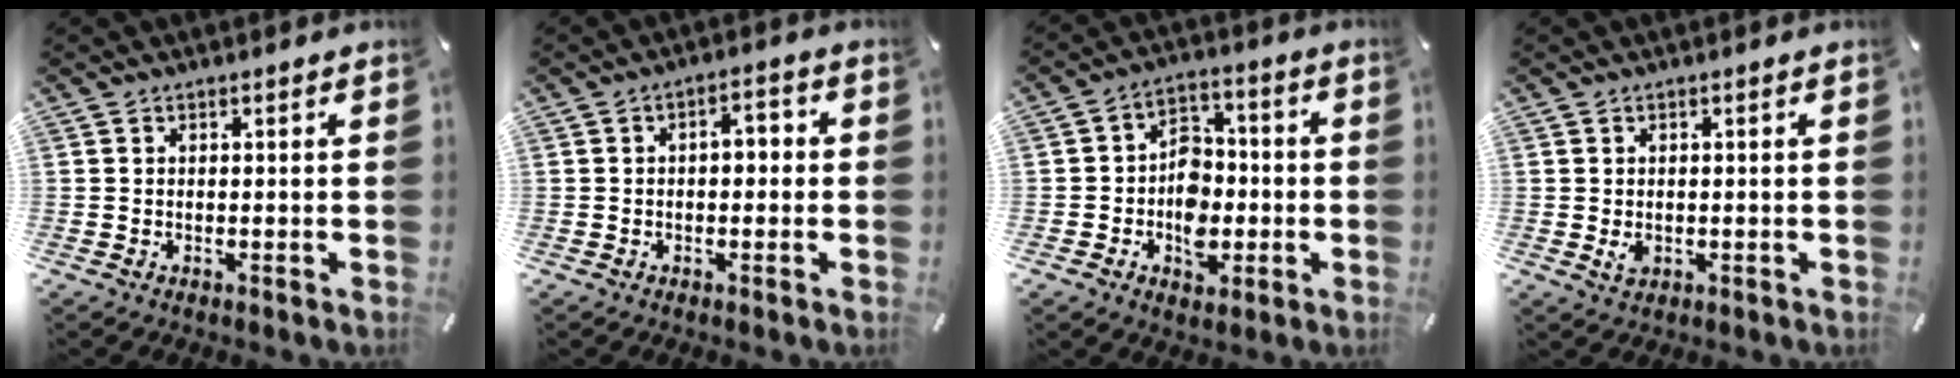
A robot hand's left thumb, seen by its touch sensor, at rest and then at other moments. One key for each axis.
{"total": 3.7, "fx": -1.0, "fy": 2.2, "fz": 2.8, "tx": -0.044, "ty": 0.016, "tz": -0.025}
{"total": 9.9, "fx": -2.8, "fy": 8.0, "fz": 5.1, "tx": -0.084, "ty": 0.027, "tz": -0.045}
{"total": 1.9, "fx": -0.2, "fy": 1.4, "fz": 1.2, "tx": -0.028, "ty": 0.001, "tz": -0.006}